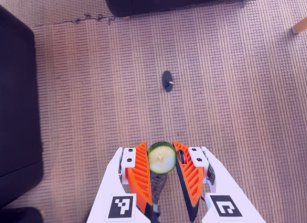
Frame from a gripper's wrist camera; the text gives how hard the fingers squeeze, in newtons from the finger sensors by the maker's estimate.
{"total": 8.5, "left": 8.5, "right": 8.4}